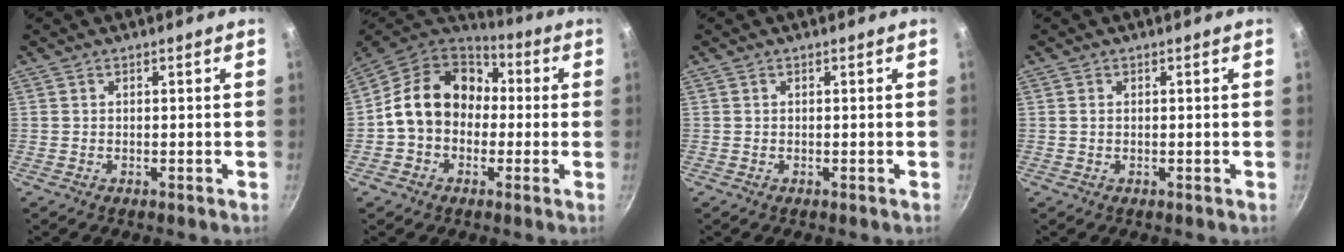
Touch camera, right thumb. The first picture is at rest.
{"total": 16.6, "force": [0.4, 13.4, 9.8], "torque": [-0.132, 0.048, -0.010]}
{"total": 0.0}
{"total": 0.7, "force": [0.1, 0.5, 0.4], "torque": [-0.008, 0.002, 0.001]}